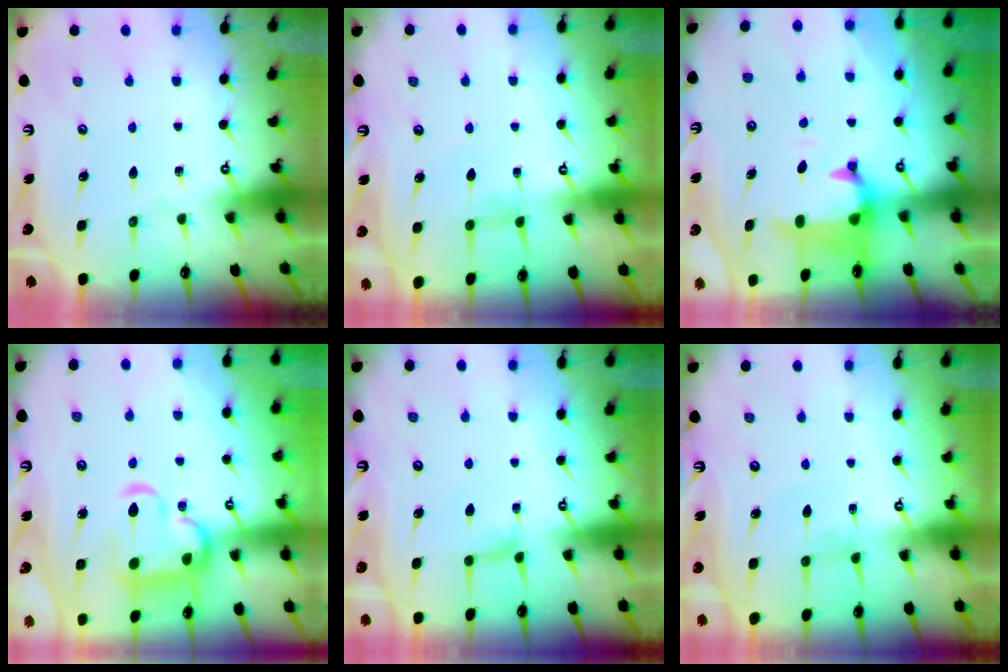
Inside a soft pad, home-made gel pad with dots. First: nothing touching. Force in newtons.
{"total": 1.1, "press": 0.9, "slide": 0.5}
{"total": 1.5, "press": 0.9, "slide": 1.2}
{"total": 7.8, "press": 7.5, "slide": 1.8}
{"total": 2.2, "press": 2.2, "slide": 0.4}
{"total": 0.0}